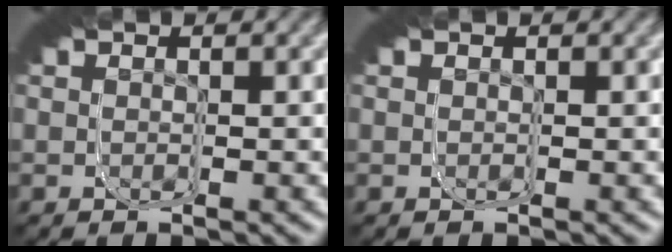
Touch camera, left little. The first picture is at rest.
{"total": 0.0}